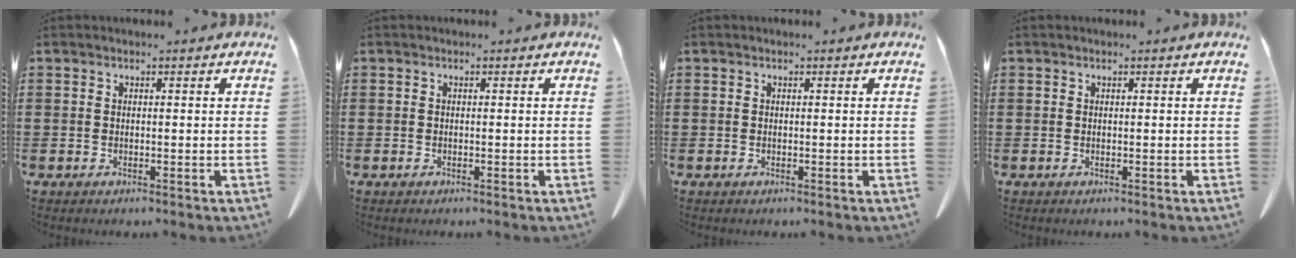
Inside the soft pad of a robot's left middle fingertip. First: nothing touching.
{"total": 0.0}
{"total": 0.0}
{"total": 0.0}